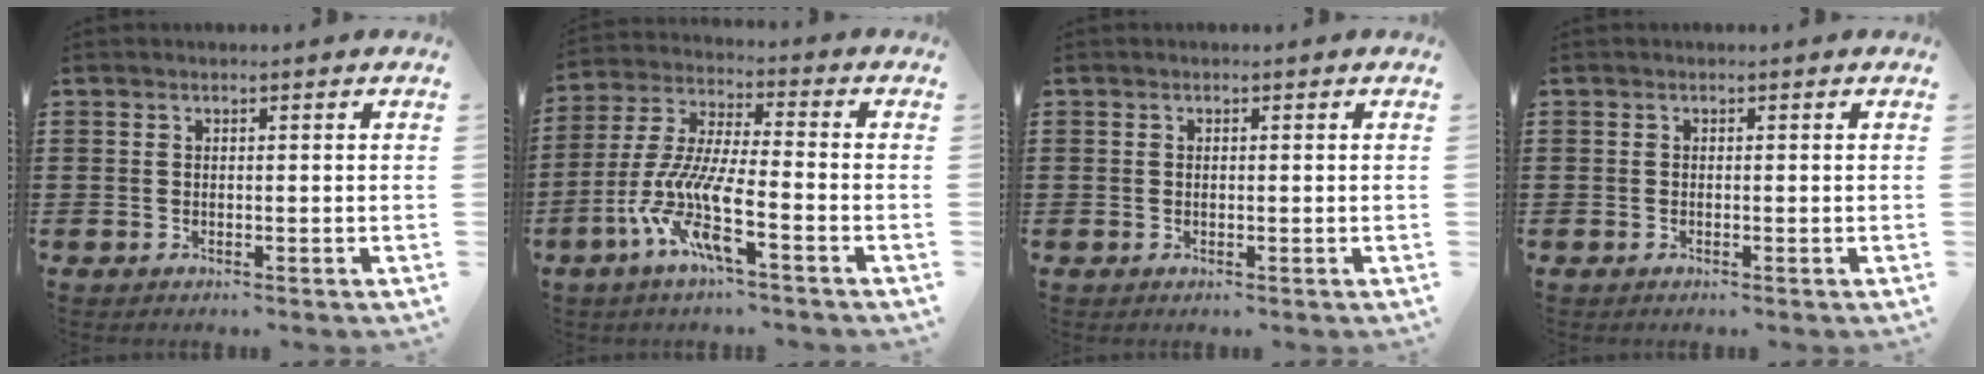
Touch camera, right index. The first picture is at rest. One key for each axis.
{"total": 10.0, "fx": -5.2, "fy": 1.7, "fz": 8.4, "tx": -0.212, "ty": -0.024, "tz": -0.112}
{"total": 0.0}
{"total": 0.0}